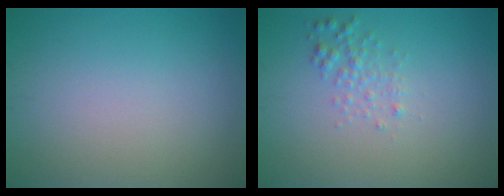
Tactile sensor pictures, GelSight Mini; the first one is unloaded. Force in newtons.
{"total": 1.5, "press": 1.5, "slide": 0.1}